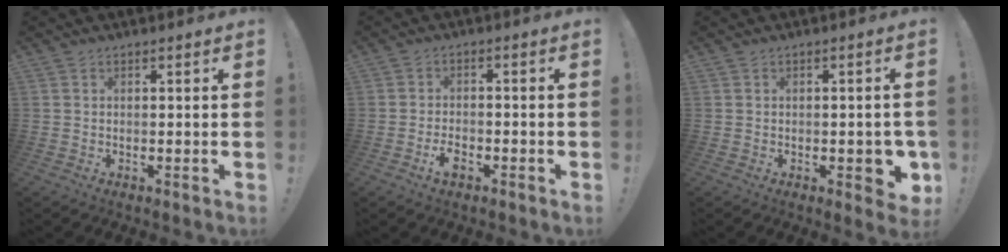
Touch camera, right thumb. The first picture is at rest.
{"total": 3.7, "force": [-2.5, 1.4, 2.3], "torque": [-0.037, 0.013, -0.042]}
{"total": 5.5, "force": [-1.7, 2.5, 4.5], "torque": [-0.052, 0.009, -0.022]}